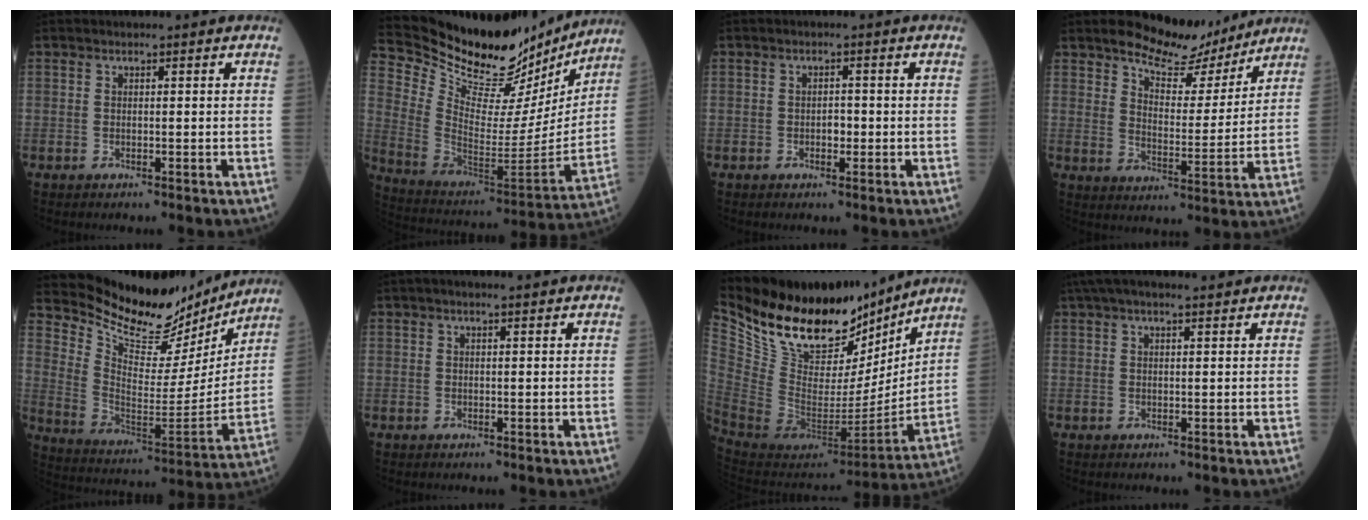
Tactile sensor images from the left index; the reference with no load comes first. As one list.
[{"total": 26.3, "force": [23.2, 7.2, 9.9], "torque": [-0.177, -0.038, 0.352]}, {"total": 1.4, "force": [-0.3, 0.8, 1.1], "torque": [-0.017, 0.002, -0.005]}, {"total": 10.0, "force": [9.0, 3.0, 2.9], "torque": [-0.049, -0.012, 0.139]}, {"total": 19.0, "force": [17.7, 4.6, 5.3], "torque": [-0.102, -0.043, 0.273]}, {"total": 2.4, "force": [1.8, 0.3, 1.7], "torque": [-0.031, 0.020, 0.028]}, {"total": 24.9, "force": [20.3, 8.1, 12.0], "torque": [-0.220, -0.015, 0.346]}, {"total": 8.3, "force": [6.9, 1.1, 4.5], "torque": [-0.077, 0.041, 0.104]}]